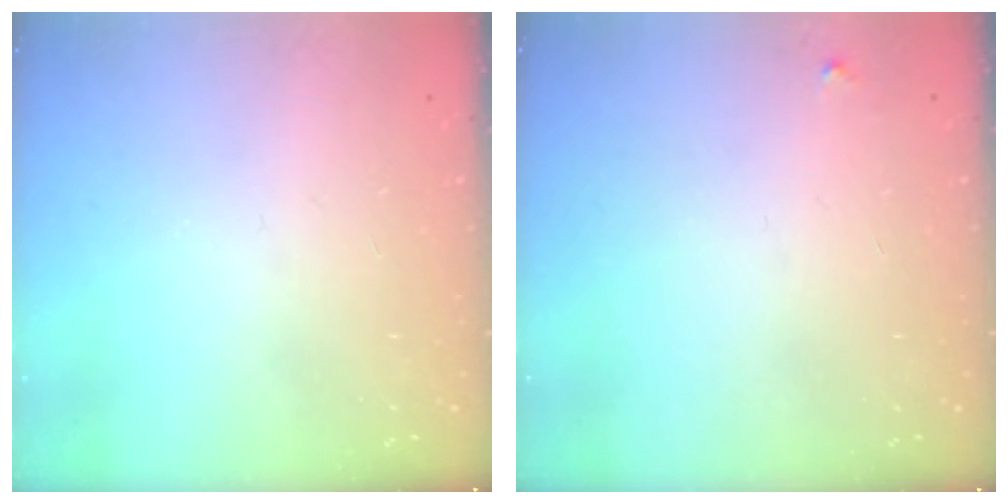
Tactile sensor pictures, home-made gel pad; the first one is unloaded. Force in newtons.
{"total": 2.3, "press": 2.3, "slide": 0.2}